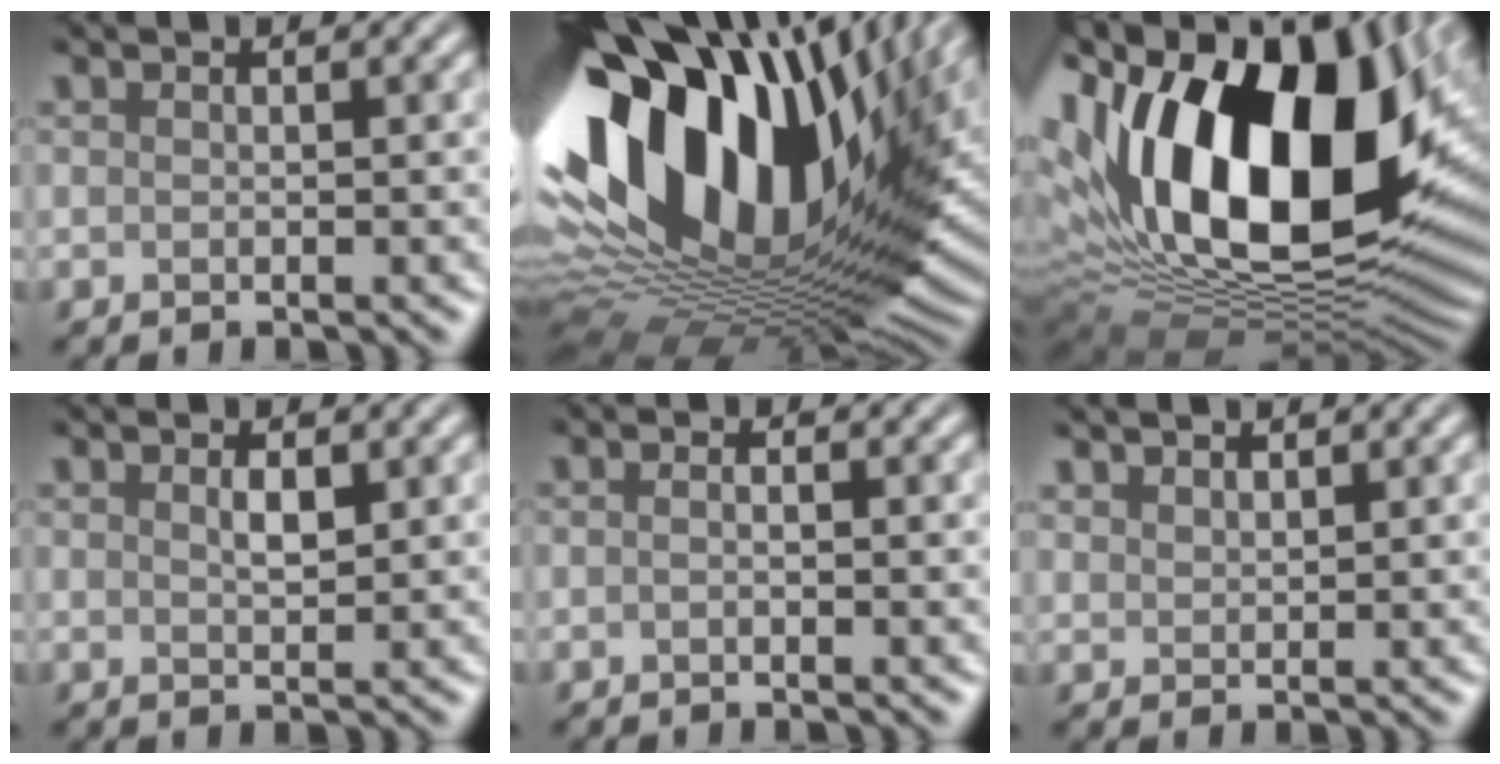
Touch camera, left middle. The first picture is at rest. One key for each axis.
{"total": 18.8, "fx": 5.7, "fy": 9.0, "fz": 15.5, "tx": -0.274, "ty": -0.009, "tz": 0.128}
{"total": 18.6, "fx": 4.2, "fy": 10.9, "fz": 14.6, "tx": -0.285, "ty": -0.002, "tz": 0.090}
{"total": 0.8, "fx": 0.5, "fy": -0.1, "fz": 0.6, "tx": -0.016, "ty": 0.010, "tz": 0.018}
{"total": 0.5, "fx": -0.3, "fy": 0.1, "fz": 0.4, "tx": -0.005, "ty": -0.001, "tz": -0.006}
{"total": 1.4, "fx": 1.3, "fy": -0.2, "fz": -0.4, "tx": 0.005, "ty": 0.010, "tz": 0.032}